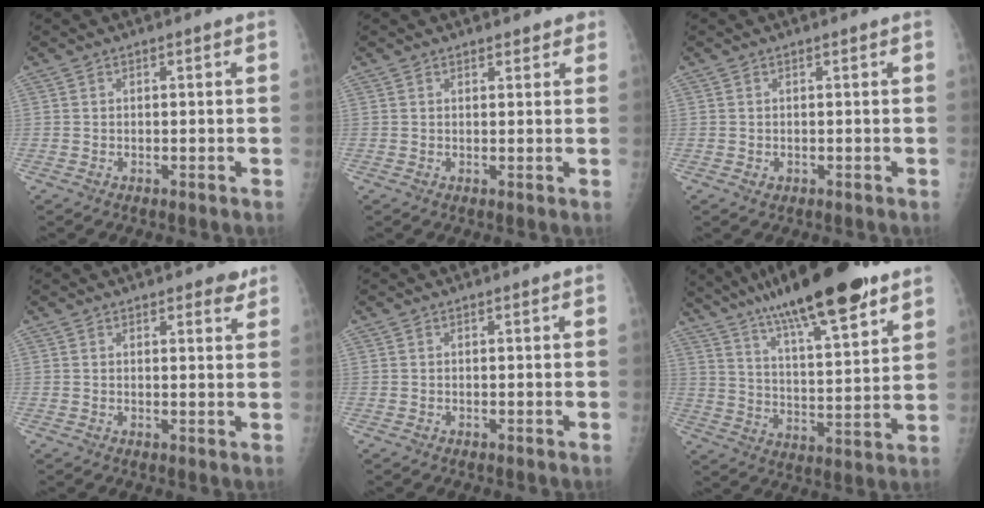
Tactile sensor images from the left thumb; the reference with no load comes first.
{"total": 1.9, "force": [1.6, 1.0, 0.4], "torque": [0.015, -0.005, 0.014]}
{"total": 0.8, "force": [0.1, 0.7, 0.3], "torque": [-0.002, 0.000, 0.003]}
{"total": 3.0, "force": [2.4, 1.3, 1.3], "torque": [0.005, -0.013, 0.027]}
{"total": 0.0}
{"total": 22.9, "force": [15.3, 5.1, 16.2], "torque": [-0.258, -0.047, 0.249]}